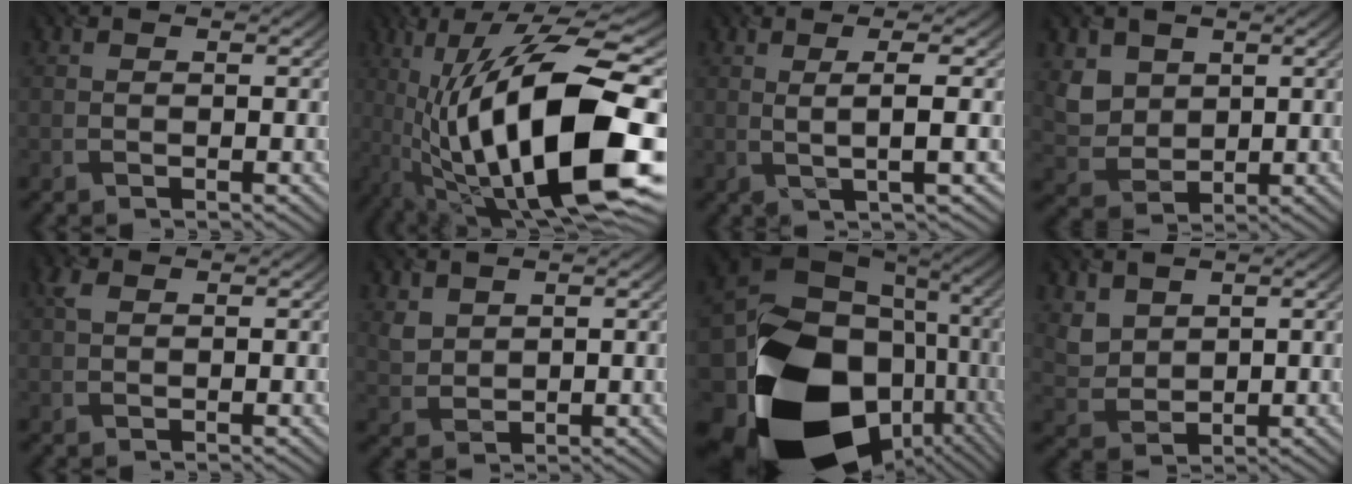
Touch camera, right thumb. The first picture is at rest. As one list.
[{"total": 20.0, "force": [-3.3, 6.8, 18.5], "torque": [-0.321, 0.000, -0.059]}, {"total": 4.0, "force": [0.6, 0.3, 3.9], "torque": [-0.075, 0.007, 0.009]}, {"total": 4.8, "force": [2.2, 3.7, 2.0], "torque": [-0.064, -0.017, 0.047]}, {"total": 1.3, "force": [0.5, 0.8, 0.9], "torque": [-0.026, 0.005, 0.007]}, {"total": 2.6, "force": [1.7, 1.6, 1.2], "torque": [-0.035, -0.004, 0.041]}, {"total": 23.1, "force": [-8.3, 17.6, 12.6], "torque": [-0.294, -0.062, -0.106]}, {"total": 3.8, "force": [2.3, 2.4, 1.7], "torque": [-0.049, -0.008, 0.054]}]